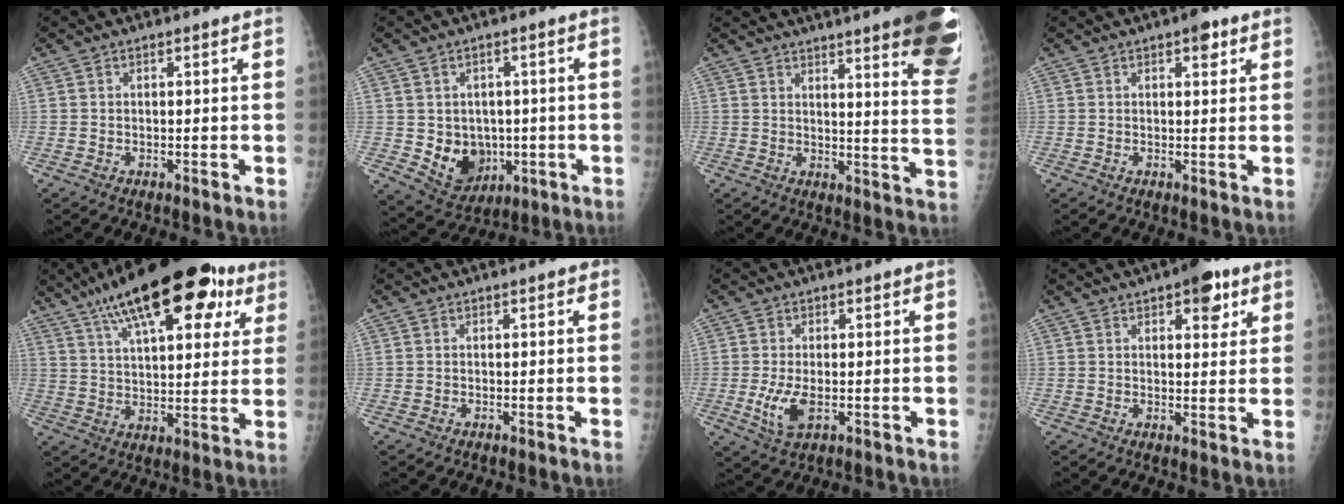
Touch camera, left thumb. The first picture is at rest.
{"total": 9.1, "force": [-1.0, 7.6, 5.0], "torque": [-0.042, -0.004, 0.008]}
{"total": 21.9, "force": [15.0, 2.8, 15.7], "torque": [-0.164, -0.079, 0.173]}
{"total": 3.0, "force": [1.8, 1.2, 2.1], "torque": [-0.018, -0.005, 0.021]}
{"total": 24.5, "force": [13.8, 9.7, 17.8], "torque": [-0.249, -0.004, 0.209]}
{"total": 0.0}
{"total": 5.1, "force": [-0.8, 2.4, 4.5], "torque": [-0.099, -0.012, -0.010]}
{"total": 6.5, "force": [3.6, 2.9, 4.6], "torque": [-0.036, -0.012, 0.041]}